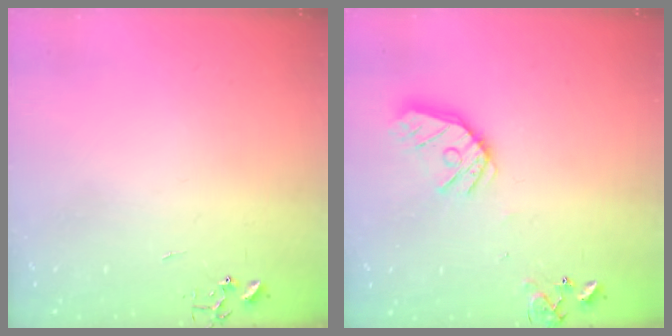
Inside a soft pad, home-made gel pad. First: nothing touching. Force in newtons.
{"total": 14.4, "press": 14.3, "slide": 1.9}